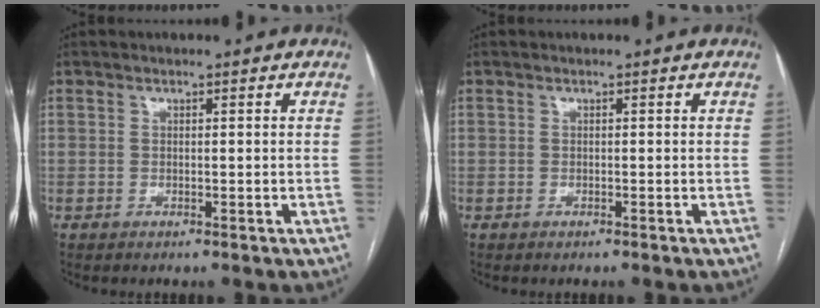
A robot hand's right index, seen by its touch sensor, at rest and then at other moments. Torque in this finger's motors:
{"motor_torque": [-0.01, -0.02, -0.01, -0.03]}